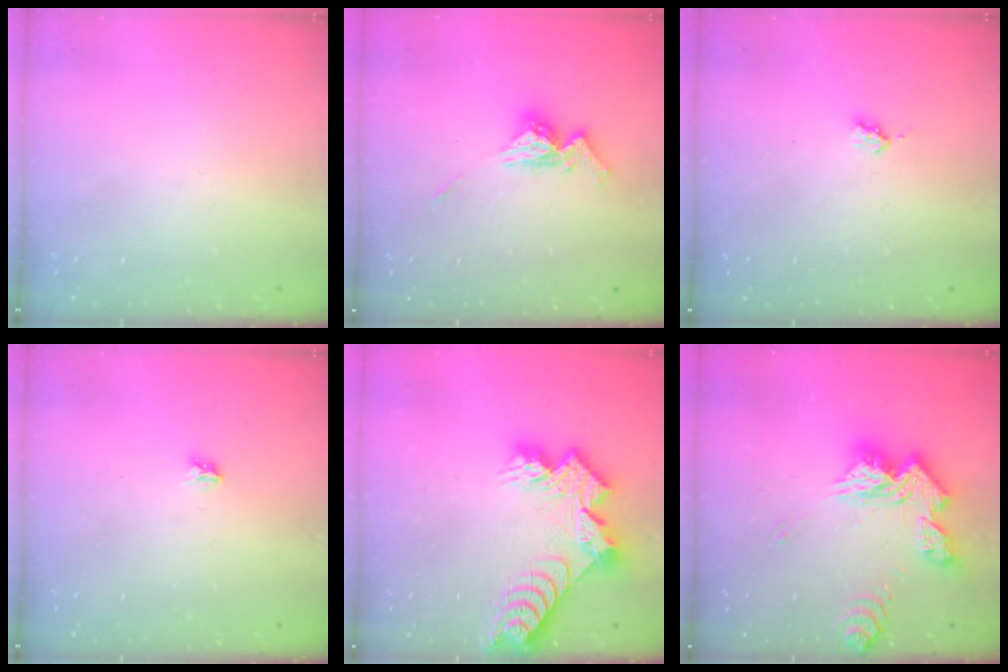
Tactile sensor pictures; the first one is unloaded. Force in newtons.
{"total": 11.2, "press": 11.1, "slide": 0.9}
{"total": 2.7, "press": 2.6, "slide": 0.5}
{"total": 2.9, "press": 2.9, "slide": 0.3}
{"total": 13.4, "press": 13.4, "slide": 1.1}
{"total": 18.7, "press": 18.6, "slide": 1.9}